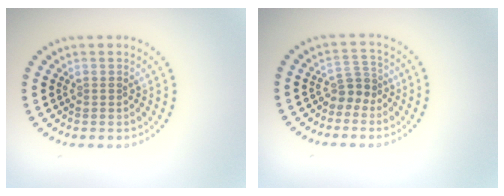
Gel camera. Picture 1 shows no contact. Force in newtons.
{"total": 2.0, "press": 1.5, "slide": 1.3}